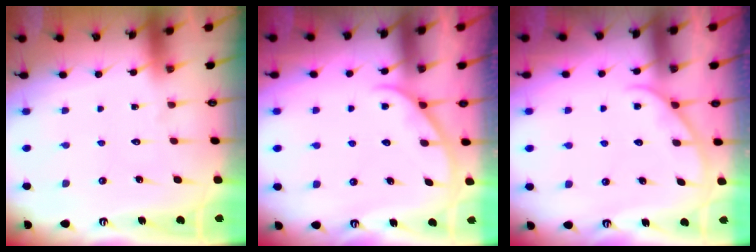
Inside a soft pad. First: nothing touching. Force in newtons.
{"total": 2.7, "press": 2.6, "slide": 0.3}
{"total": 2.7, "press": 2.7, "slide": 0.3}